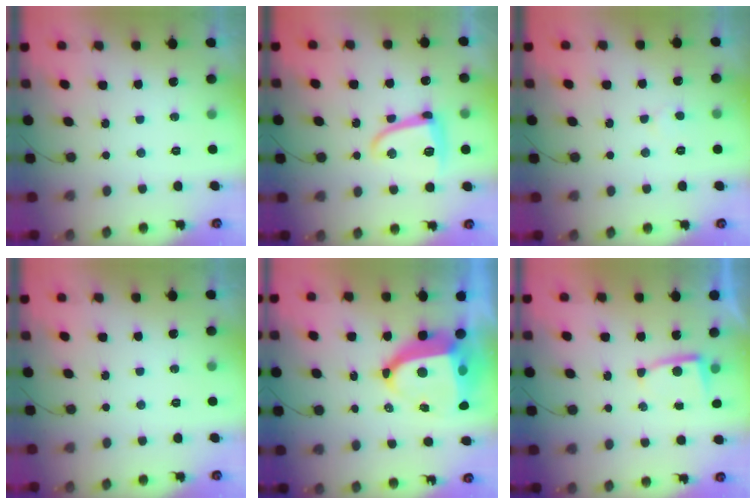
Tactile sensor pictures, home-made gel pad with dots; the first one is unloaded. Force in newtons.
{"total": 10.1, "press": 10.1, "slide": 0.4}
{"total": 2.4, "press": 2.4, "slide": 0.2}
{"total": 0.0}
{"total": 13.8, "press": 13.7, "slide": 1.5}
{"total": 3.0, "press": 3.0, "slide": 0.4}